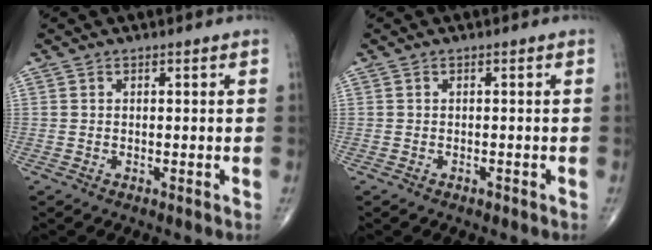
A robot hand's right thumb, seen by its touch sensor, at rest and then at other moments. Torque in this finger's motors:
{"motor_torque": [-0.20, -0.03, -0.24, -0.13, 0.01]}